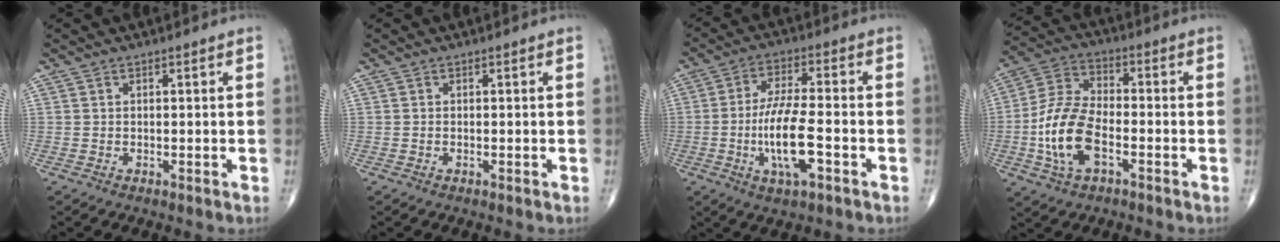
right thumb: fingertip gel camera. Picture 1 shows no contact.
{"total": 0.0}
{"total": 11.5, "force": [-3.2, 3.3, 10.5], "torque": [-0.205, 0.012, -0.058]}
{"total": 12.9, "force": [-3.8, 6.7, 10.4], "torque": [-0.215, 0.024, -0.076]}